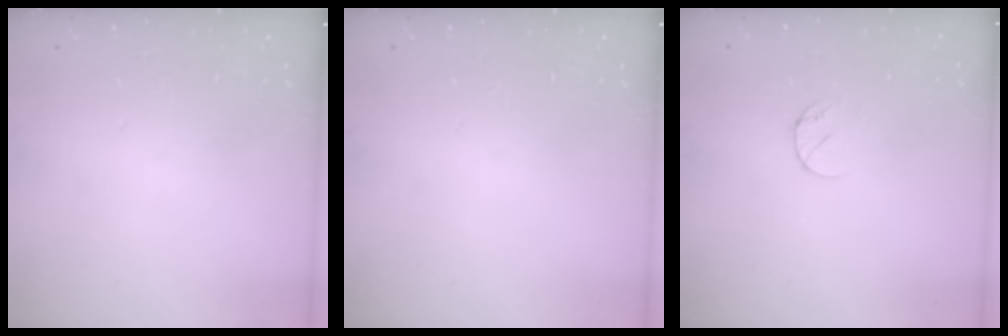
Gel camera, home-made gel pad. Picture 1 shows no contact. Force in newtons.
{"total": 0.0}
{"total": 5.9, "press": 5.9, "slide": 0.6}